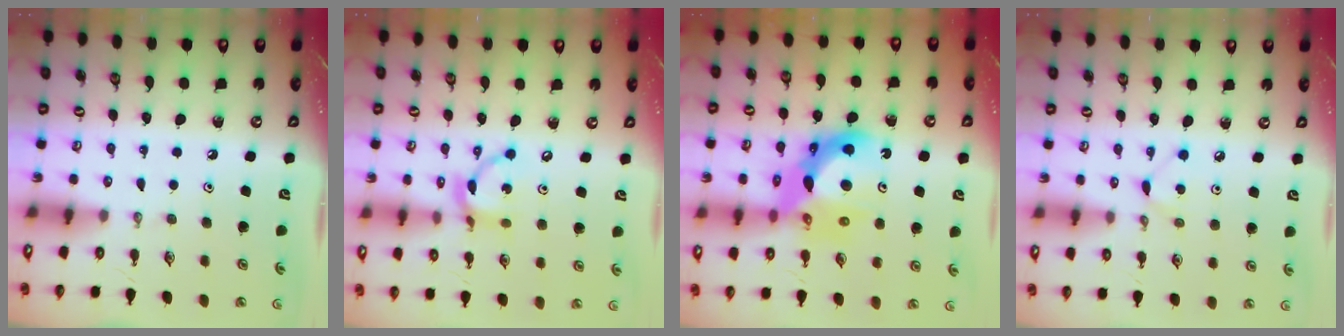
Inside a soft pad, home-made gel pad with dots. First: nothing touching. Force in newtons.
{"total": 10.0, "press": 10.0, "slide": 0.6}
{"total": 14.5, "press": 14.4, "slide": 1.7}
{"total": 4.8, "press": 4.7, "slide": 0.7}